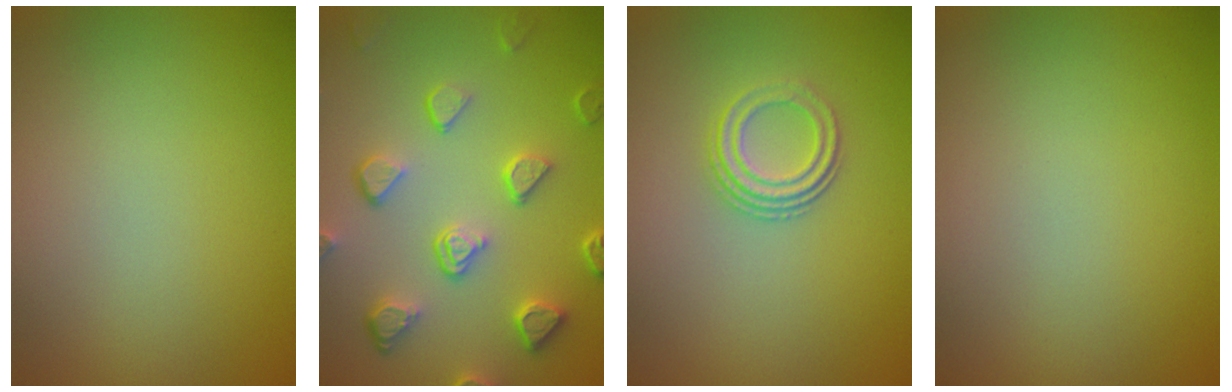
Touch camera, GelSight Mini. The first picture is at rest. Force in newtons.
{"total": 5.4, "press": 4.2, "slide": 3.4}
{"total": 2.8, "press": 2.1, "slide": 1.9}
{"total": 0.0}